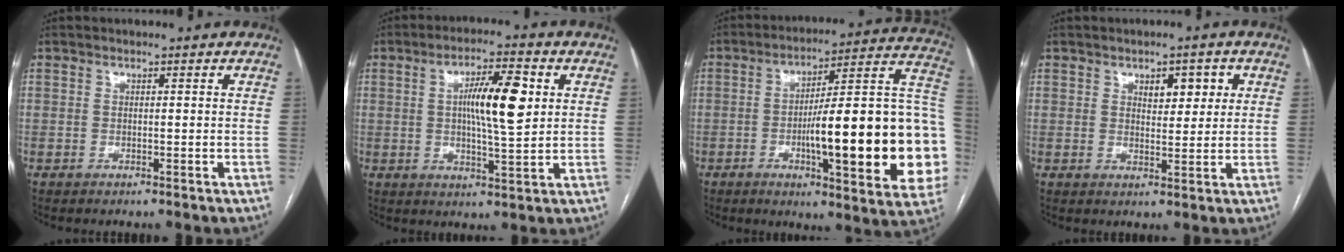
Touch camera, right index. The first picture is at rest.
{"total": 9.8, "force": [2.0, 1.6, 9.5], "torque": [-0.160, 0.008, 0.033]}
{"total": 27.7, "force": [-4.2, 4.2, 27.0], "torque": [-0.281, 0.019, -0.060]}
{"total": 4.4, "force": [1.8, 2.1, 3.4], "torque": [-0.045, 0.006, 0.029]}